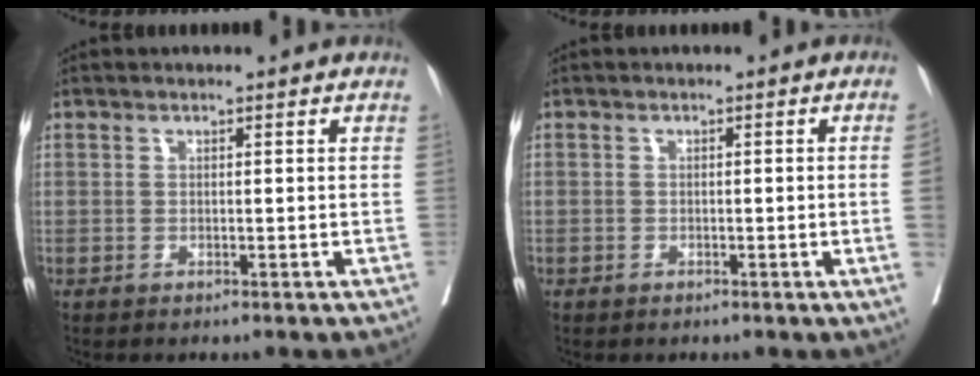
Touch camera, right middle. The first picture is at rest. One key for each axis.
{"total": 1.3, "fx": -0.4, "fy": -0.1, "fz": 1.2, "tx": -0.023, "ty": 0.002, "tz": -0.008}